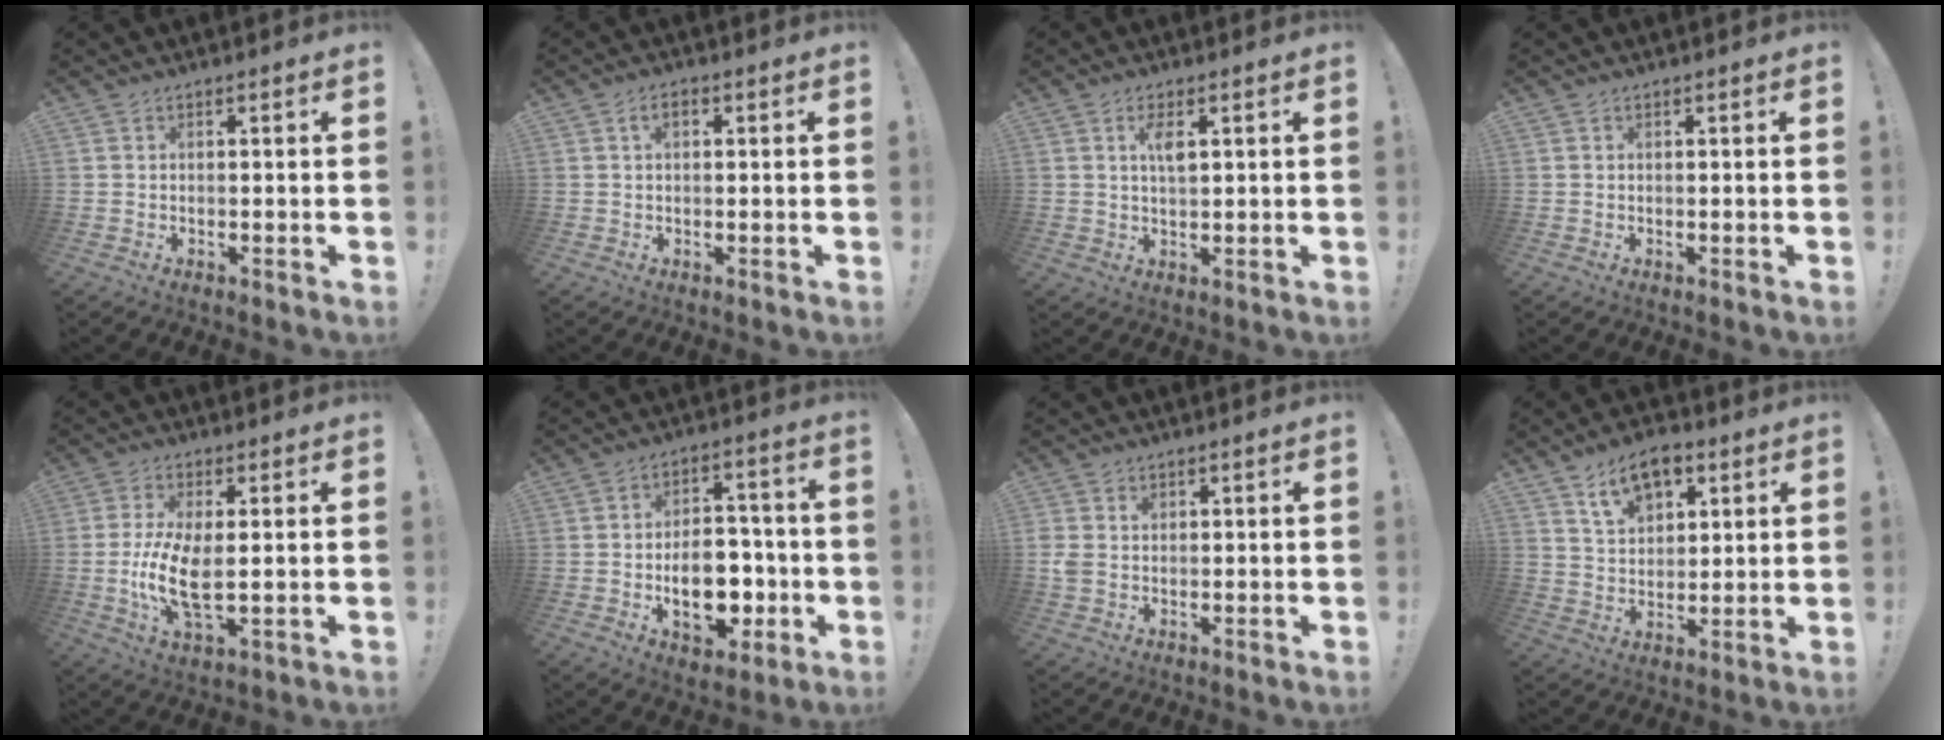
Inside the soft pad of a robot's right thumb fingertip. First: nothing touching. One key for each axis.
{"total": 2.5, "fx": 0.7, "fy": 1.4, "fz": 1.9, "tx": -0.035, "ty": 0.005, "tz": 0.010}
{"total": 4.3, "fx": 1.5, "fy": 1.7, "fz": 3.7, "tx": -0.066, "ty": 0.000, "tz": 0.022}
{"total": 0.0}
{"total": 11.4, "fx": -0.5, "fy": 4.6, "fz": 10.4, "tx": -0.205, "ty": -0.014, "tz": -0.009}
{"total": 14.9, "fx": -3.8, "fy": 9.7, "fz": 10.6, "tx": -0.153, "ty": 0.020, "tz": -0.058}
{"total": 2.9, "fx": 0.9, "fy": 2.3, "fz": 1.6, "tx": -0.018, "ty": -0.001, "tz": 0.016}
{"total": 11.2, "fx": 6.5, "fy": 6.9, "fz": 6.0, "tx": -0.085, "ty": -0.027, "tz": 0.120}